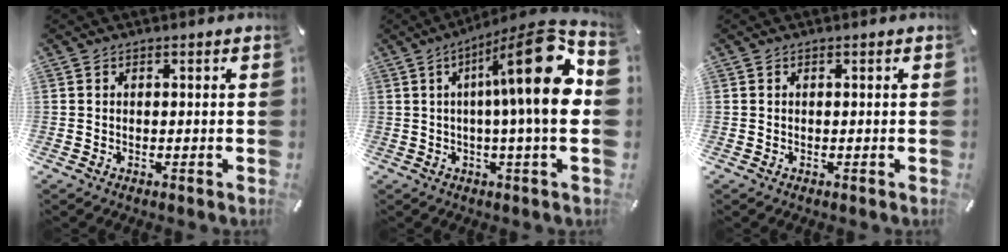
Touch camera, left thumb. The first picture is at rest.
{"total": 21.0, "force": [4.2, 3.4, 20.3], "torque": [-0.296, -0.040, 0.050]}
{"total": 0.0}